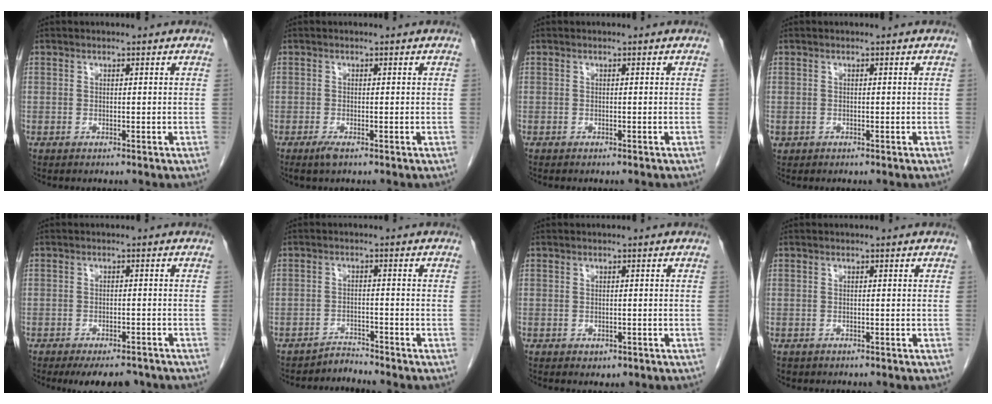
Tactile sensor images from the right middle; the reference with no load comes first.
{"total": 1.5, "force": [-1.0, 0.2, 1.1], "torque": [-0.027, -0.005, -0.018]}
{"total": 0.8, "force": [-0.7, 0.1, 0.3], "torque": [-0.006, -0.002, -0.010]}
{"total": 0.5, "force": [-0.2, 0.5, 0.1], "torque": [0.000, 0.004, 0.000]}
{"total": 7.6, "force": [-6.3, 3.0, 3.2], "torque": [-0.038, -0.007, -0.083]}
{"total": 2.4, "force": [-2.2, -0.4, -0.9], "torque": [0.025, -0.009, -0.036]}
{"total": 1.2, "force": [-0.5, 0.8, 0.6], "torque": [-0.009, 0.000, 0.001]}
{"total": 0.8, "force": [-0.5, 0.6, 0.1], "torque": [-0.012, 0.000, -0.005]}